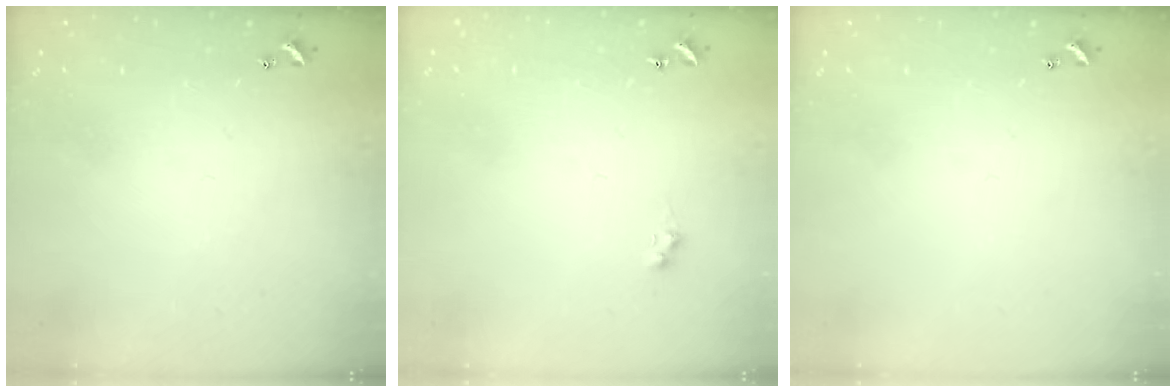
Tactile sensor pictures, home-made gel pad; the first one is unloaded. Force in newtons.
{"total": 1.0, "press": 0.9, "slide": 0.4}
{"total": 0.0}